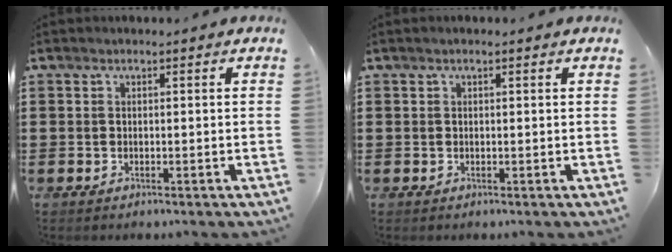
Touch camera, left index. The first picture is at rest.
{"total": 0.5, "force": [0.3, 0.1, 0.5], "torque": [-0.009, 0.001, 0.005]}